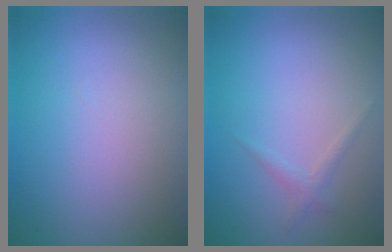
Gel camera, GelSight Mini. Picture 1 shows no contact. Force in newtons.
{"total": 1.0, "press": 1.0, "slide": 0.0}